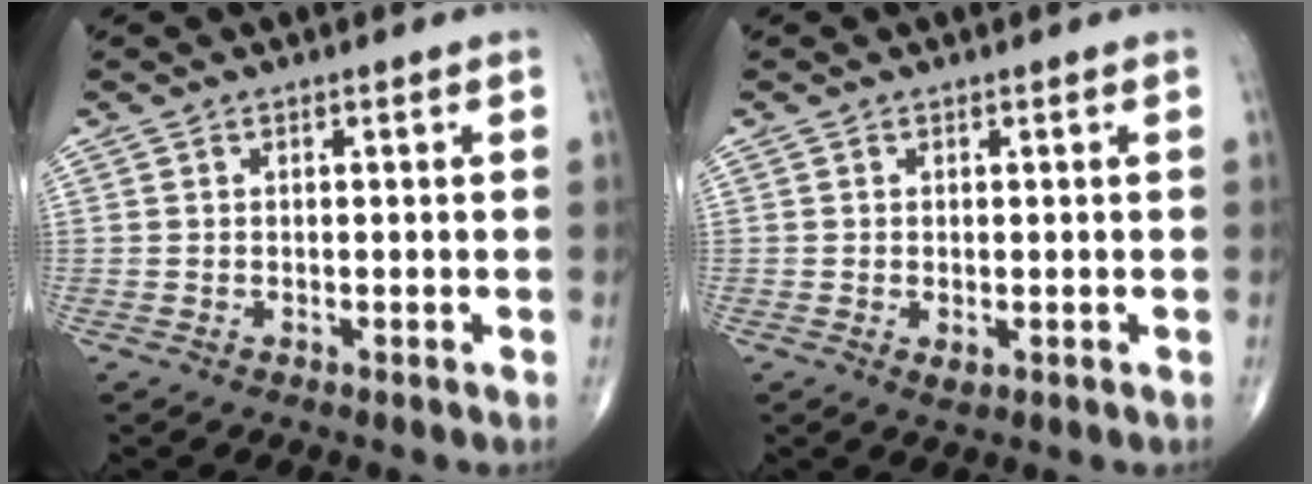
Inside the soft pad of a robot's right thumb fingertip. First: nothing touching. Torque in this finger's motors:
{"motor_torque": [-0.23, 0.20, 0.11, 0.15, 0.07]}